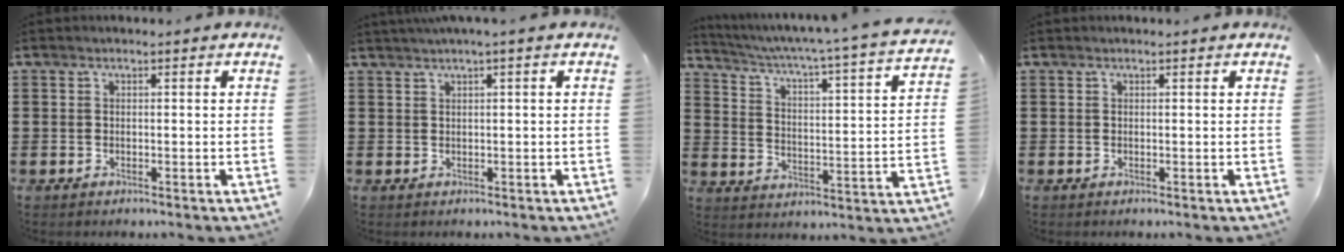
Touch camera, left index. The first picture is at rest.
{"total": 1.1, "force": [0.5, -0.3, 1.0], "torque": [-0.016, -0.003, 0.009]}
{"total": 3.3, "force": [2.4, -0.4, 2.2], "torque": [-0.058, -0.038, 0.027]}
{"total": 0.0}